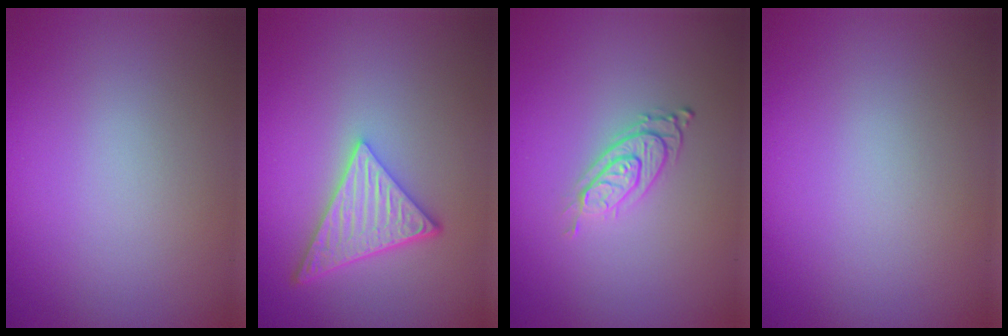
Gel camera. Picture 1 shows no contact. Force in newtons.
{"total": 5.1, "press": 3.8, "slide": 3.4}
{"total": 2.9, "press": 1.9, "slide": 2.1}
{"total": 0.0}